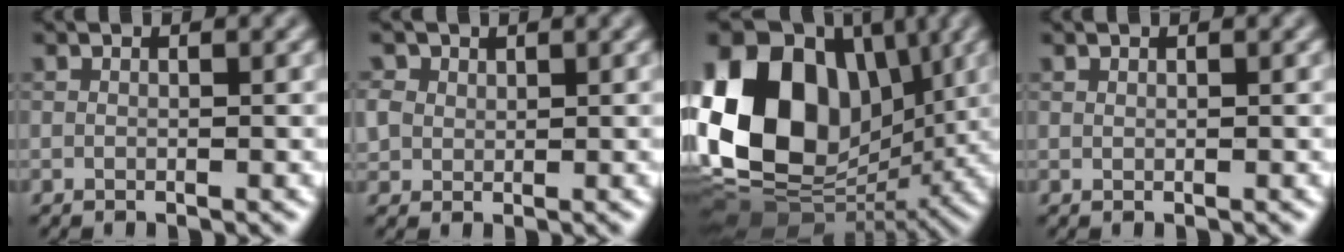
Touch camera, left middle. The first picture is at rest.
{"total": 2.0, "force": [0.7, 1.8, 0.7], "torque": [-0.018, 0.002, 0.013]}
{"total": 18.3, "force": [2.2, 13.2, 12.5], "torque": [-0.254, 0.017, 0.038]}
{"total": 0.0}